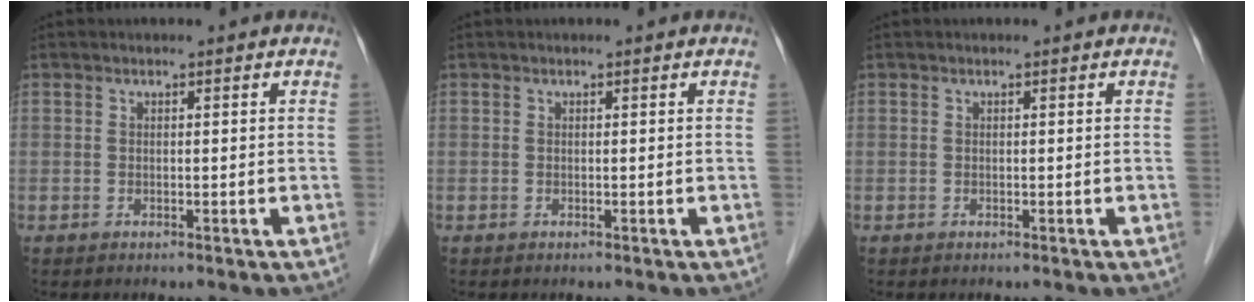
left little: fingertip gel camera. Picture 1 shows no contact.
{"total": 0.0}
{"total": 0.0}